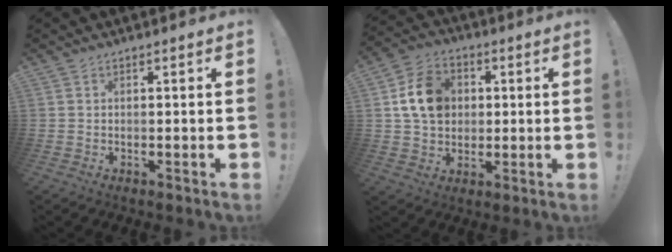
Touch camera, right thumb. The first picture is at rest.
{"total": 13.5, "force": [2.8, 10.8, 7.7], "torque": [-0.115, 0.004, 0.060]}